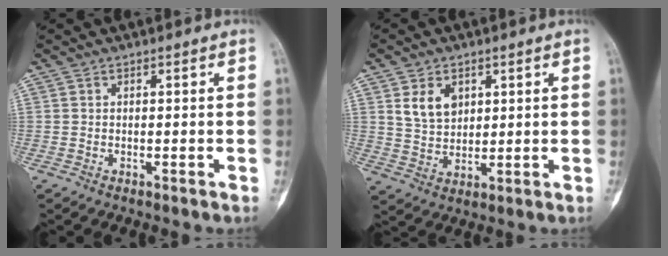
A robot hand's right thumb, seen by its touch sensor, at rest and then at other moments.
{"total": 6.6, "force": [2.7, 4.7, 3.8], "torque": [-0.048, -0.017, 0.056]}